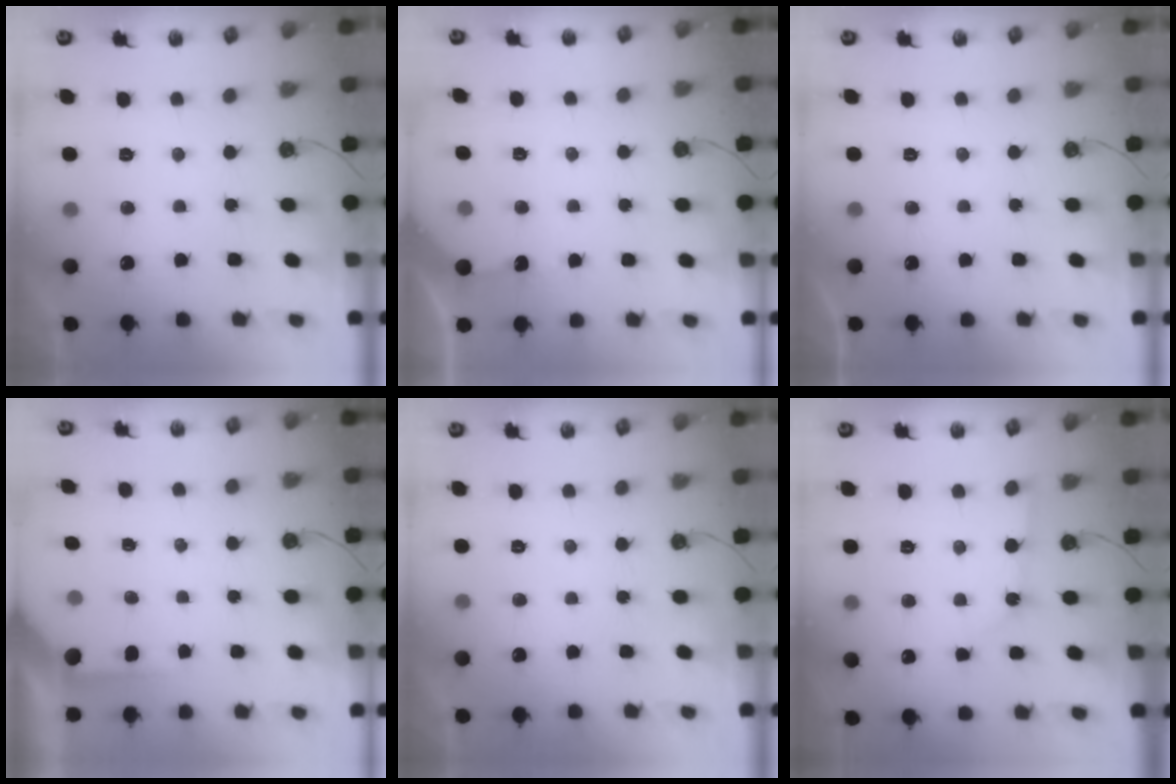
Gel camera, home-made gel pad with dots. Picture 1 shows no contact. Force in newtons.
{"total": 2.9, "press": 2.9, "slide": 0.4}
{"total": 0.0}
{"total": 2.2, "press": 2.2, "slide": 0.3}
{"total": 0.0}
{"total": 1.3, "press": 1.3, "slide": 0.1}